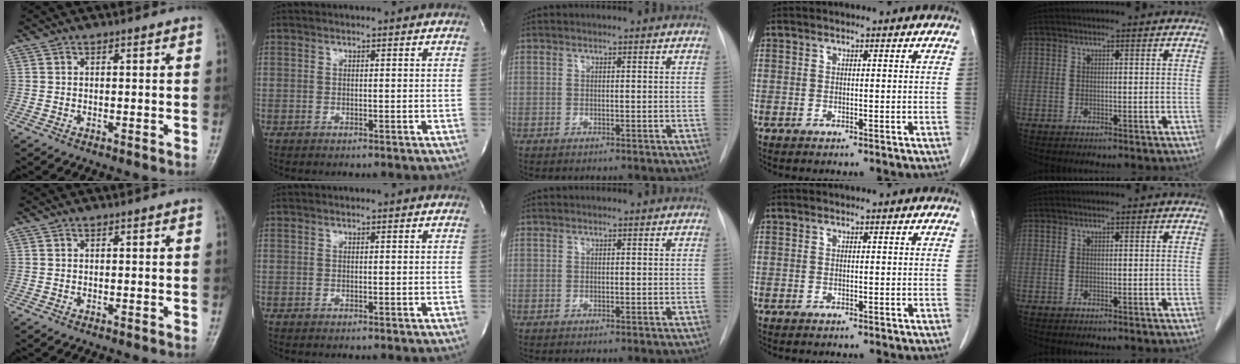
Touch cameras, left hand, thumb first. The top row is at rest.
{}